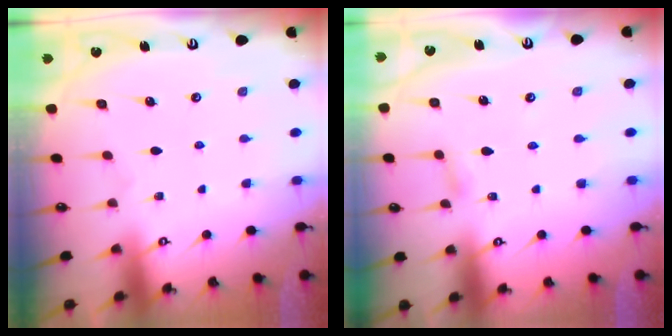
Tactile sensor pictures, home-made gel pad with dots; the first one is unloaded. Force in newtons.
{"total": 2.8, "press": 2.8, "slide": 0.3}